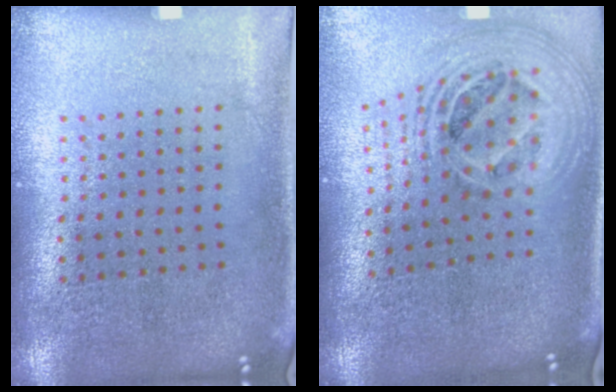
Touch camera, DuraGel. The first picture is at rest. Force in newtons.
{"total": 2.5, "press": 1.8, "slide": 1.7}